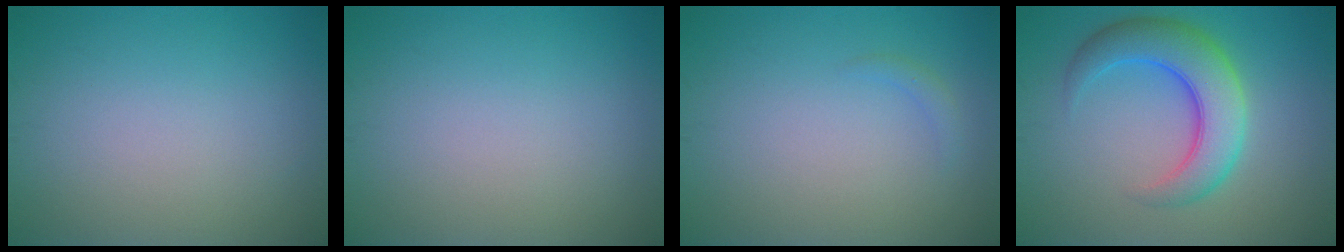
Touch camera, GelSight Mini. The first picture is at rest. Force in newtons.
{"total": 0.0}
{"total": 0.8, "press": 0.8, "slide": 0.1}
{"total": 6.6, "press": 6.6, "slide": 0.1}